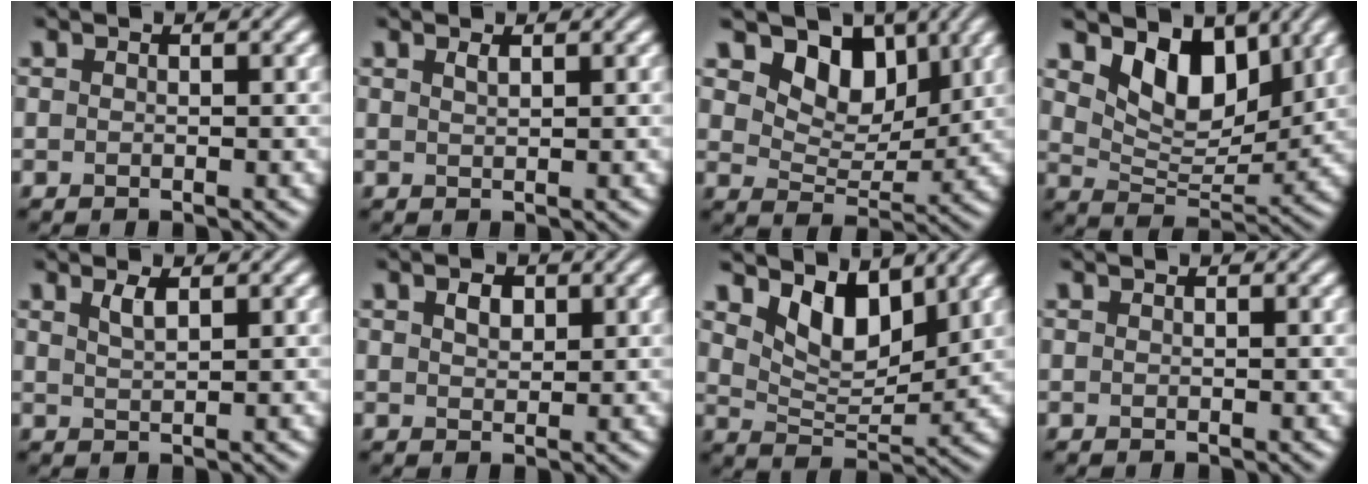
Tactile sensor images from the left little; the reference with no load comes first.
{"total": 0.8, "force": [0.6, 0.2, 0.5], "torque": [-0.009, 0.002, 0.010]}
{"total": 6.1, "force": [3.4, 3.8, 3.4], "torque": [-0.060, -0.013, 0.052]}
{"total": 6.6, "force": [3.4, 3.8, 4.2], "torque": [-0.076, -0.016, 0.052]}
{"total": 1.6, "force": [1.0, 0.4, 1.1], "torque": [-0.024, 0.002, 0.019]}
{"total": 1.7, "force": [0.8, 1.0, 1.1], "torque": [-0.021, 0.003, 0.013]}
{"total": 5.2, "force": [3.2, 2.5, 3.3], "torque": [-0.068, -0.014, 0.052]}
{"total": 0.0}